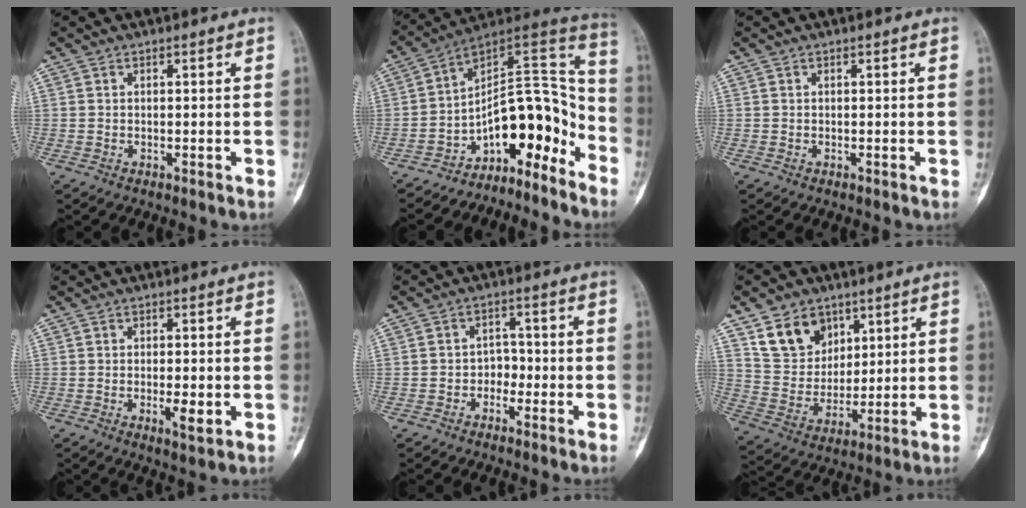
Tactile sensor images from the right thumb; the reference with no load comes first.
{"total": 14.4, "force": [-9.3, 6.9, 8.6], "torque": [-0.080, 0.146, -0.150]}
{"total": 0.0}
{"total": 3.9, "force": [-0.9, 1.3, 3.5], "torque": [-0.058, -0.006, -0.013]}
{"total": 3.4, "force": [-1.6, 2.7, 1.4], "torque": [0.000, 0.020, -0.034]}
{"total": 11.4, "force": [6.6, 8.4, 4.2], "torque": [-0.046, -0.038, 0.132]}